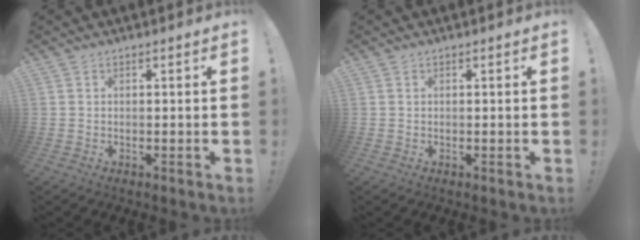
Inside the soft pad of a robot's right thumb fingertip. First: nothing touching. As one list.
[{"total": 0.0}]